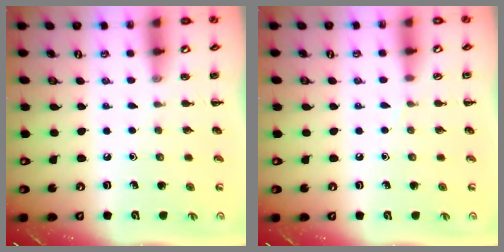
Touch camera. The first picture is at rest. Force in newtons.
{"total": 3.0, "press": 2.8, "slide": 1.0}